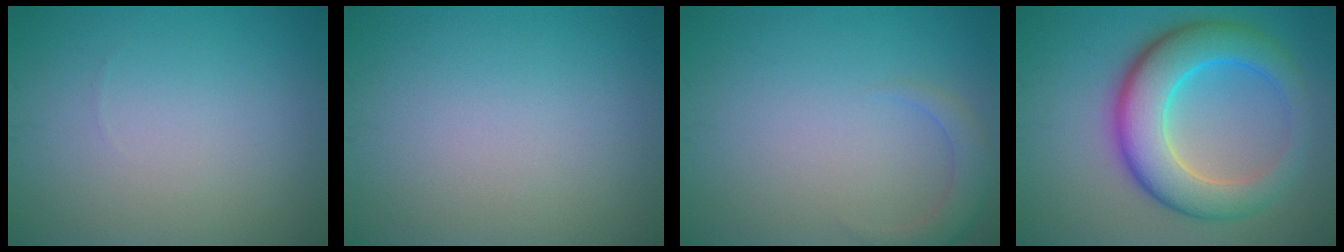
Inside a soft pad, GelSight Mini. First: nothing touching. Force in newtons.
{"total": 0.0}
{"total": 2.1, "press": 2.1, "slide": 0.3}
{"total": 8.9, "press": 8.9, "slide": 0.1}